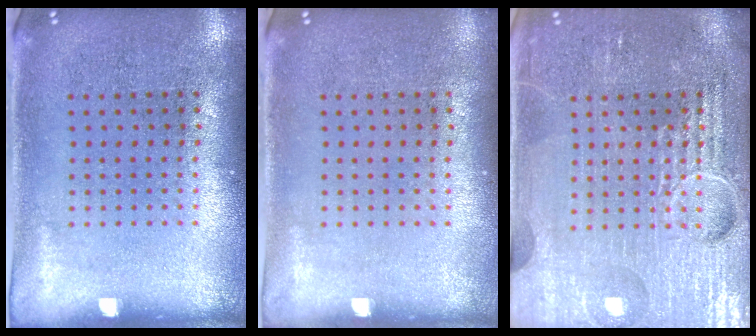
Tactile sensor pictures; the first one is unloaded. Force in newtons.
{"total": 0.0}
{"total": 7.2, "press": 7.2, "slide": 0.8}